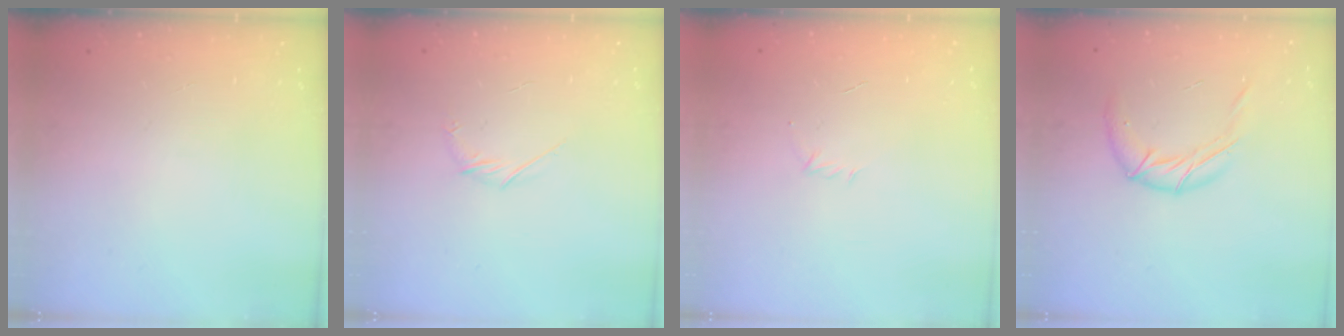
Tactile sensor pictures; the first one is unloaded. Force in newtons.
{"total": 4.3, "press": 4.1, "slide": 1.1}
{"total": 2.9, "press": 2.8, "slide": 0.7}
{"total": 9.5, "press": 9.4, "slide": 1.1}